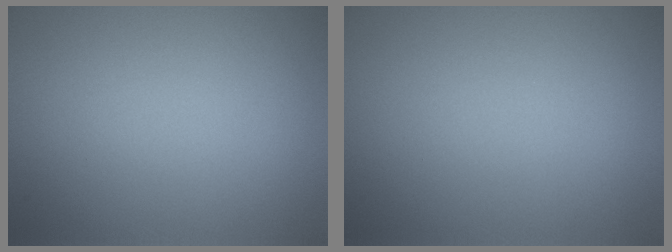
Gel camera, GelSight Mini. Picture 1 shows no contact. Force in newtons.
{"total": 0.0}